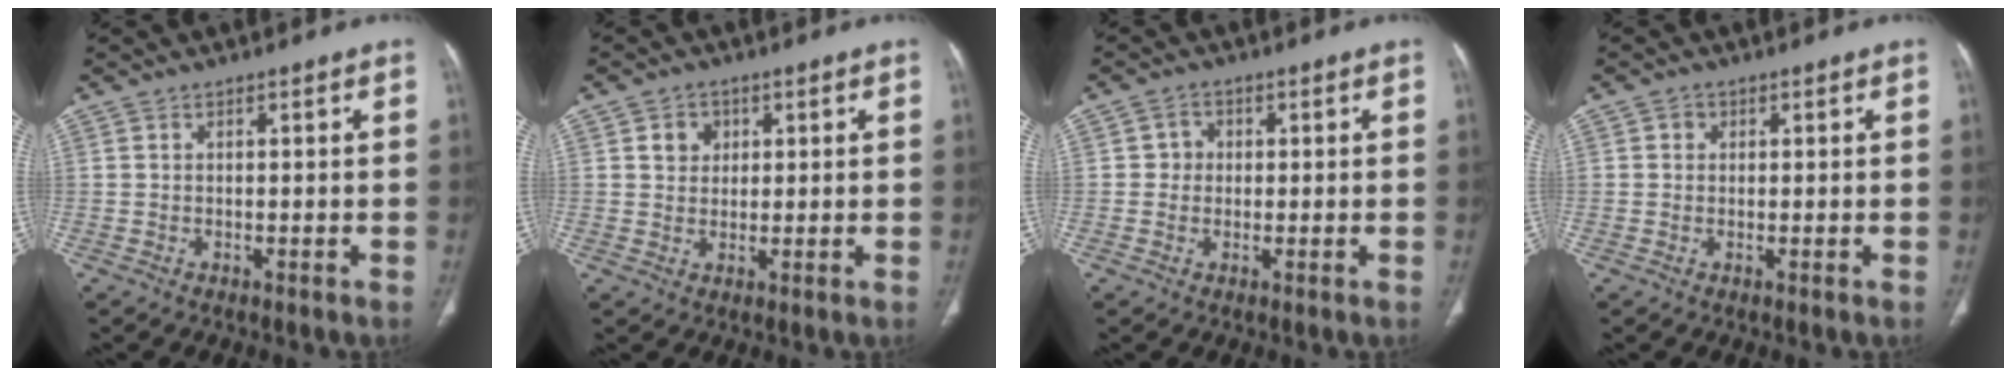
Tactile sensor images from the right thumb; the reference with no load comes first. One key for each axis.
{"total": 3.5, "fx": 1.2, "fy": 3.0, "fz": 1.3, "tx": -0.003, "ty": -0.004, "tz": 0.019}
{"total": 2.6, "fx": 0.1, "fy": 2.5, "fz": 0.8, "tx": 0.006, "ty": 0.006, "tz": -0.002}
{"total": 1.4, "fx": 0.3, "fy": 1.3, "fz": 0.4, "tx": 0.002, "ty": 0.002, "tz": 0.001}